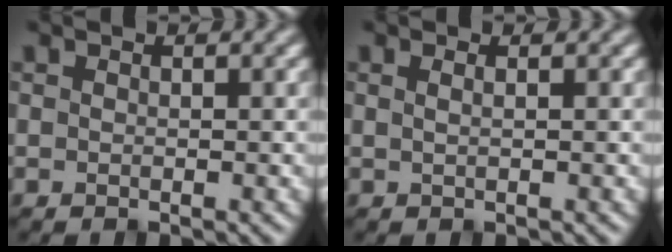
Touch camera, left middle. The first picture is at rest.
{"total": 2.2, "force": [1.1, 1.2, 1.4], "torque": [0.000, 0.007, -0.013]}